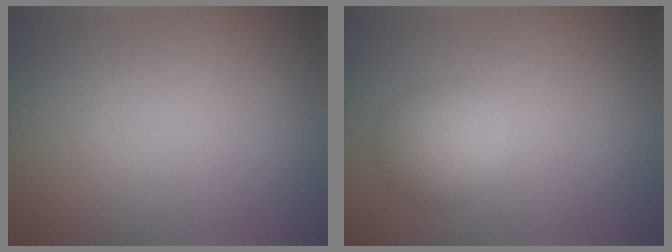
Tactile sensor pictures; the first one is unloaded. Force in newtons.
{"total": 3.1, "press": 3.1, "slide": 0.1}